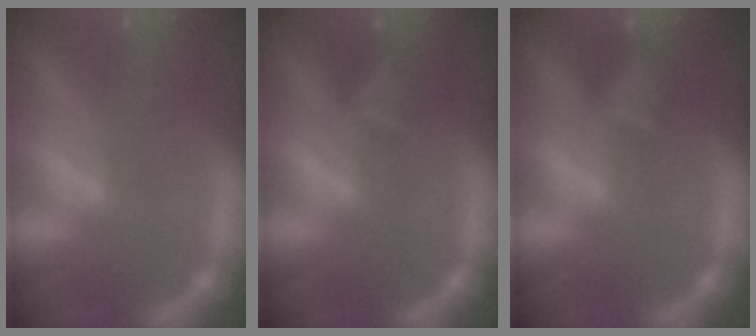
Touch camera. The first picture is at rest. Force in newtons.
{"total": 2.4}
{"total": 2.9}